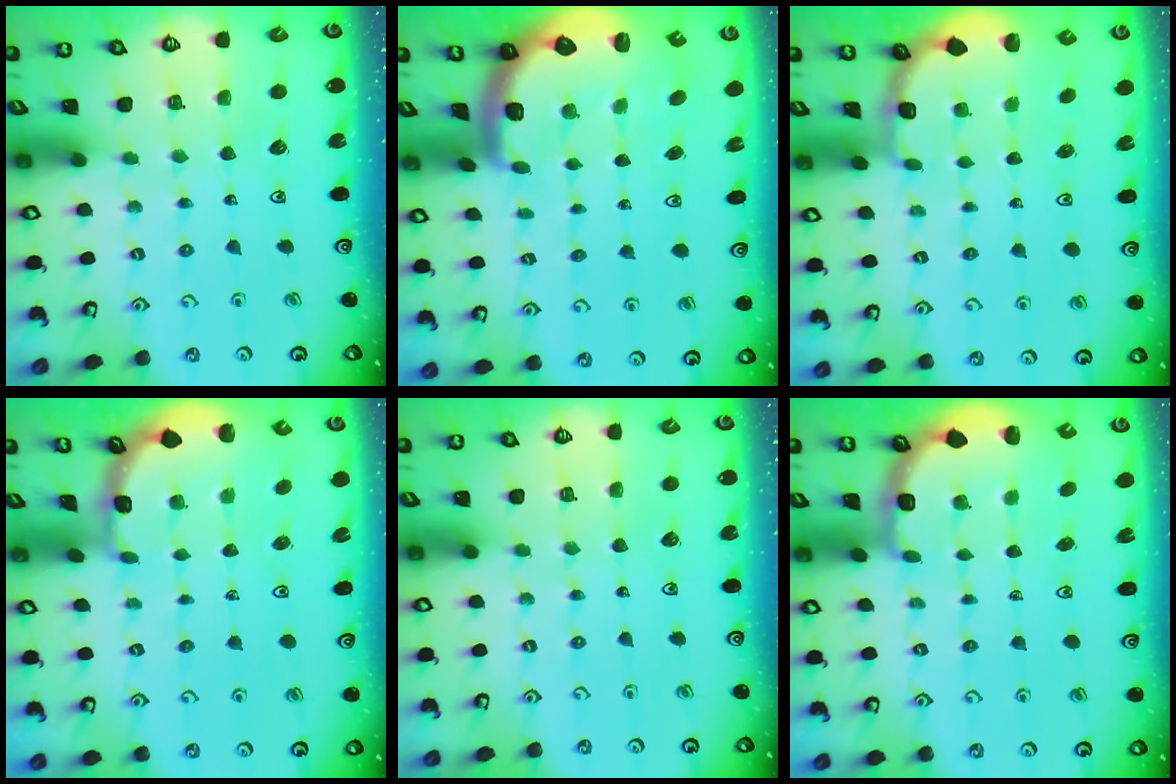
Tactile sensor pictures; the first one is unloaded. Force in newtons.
{"total": 2.9, "press": 2.6, "slide": 1.4}
{"total": 1.8, "press": 1.6, "slide": 0.7}
{"total": 1.1, "press": 1.1, "slide": 0.3}
{"total": 0.0}
{"total": 3.0, "press": 2.0, "slide": 2.2}